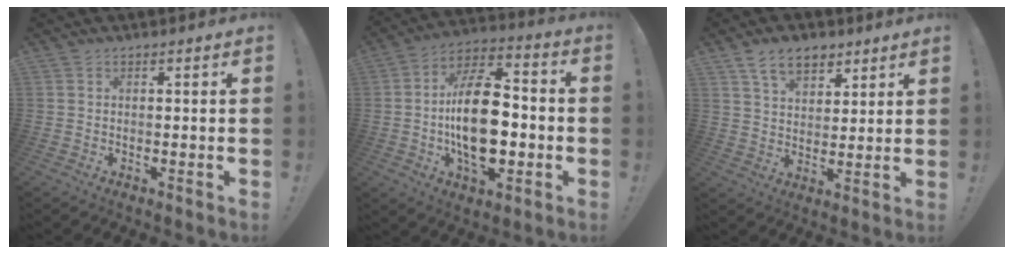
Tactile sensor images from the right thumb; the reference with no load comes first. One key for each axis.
{"total": 20.9, "fx": -2.8, "fy": 11.8, "fz": 17.0, "tx": -0.305, "ty": 0.010, "tz": -0.047}
{"total": 9.8, "fx": 6.2, "fy": 5.8, "fz": 4.9, "tx": -0.077, "ty": -0.023, "tz": 0.118}